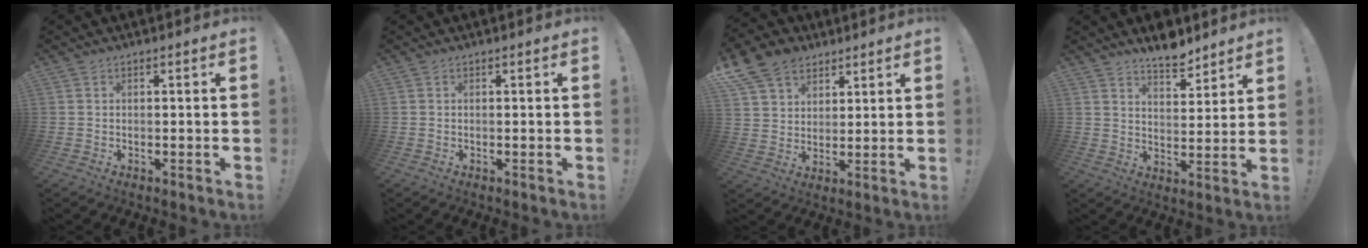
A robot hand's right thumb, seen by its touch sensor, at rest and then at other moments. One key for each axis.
{"total": 0.0}
{"total": 11.7, "fx": 7.3, "fy": 8.3, "fz": 4.0, "tx": -0.068, "ty": -0.046, "tz": 0.146}
{"total": 8.1, "fx": 7.1, "fy": 2.4, "fz": 3.1, "tx": -0.035, "ty": -0.054, "tz": 0.127}